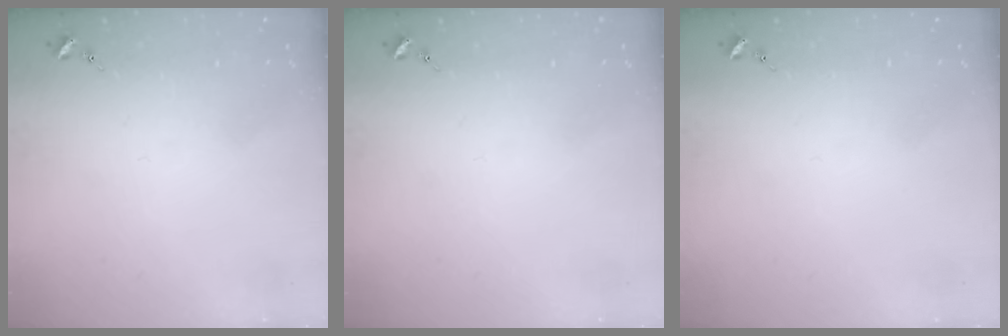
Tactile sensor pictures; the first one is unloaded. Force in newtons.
{"total": 0.0}
{"total": 0.0}